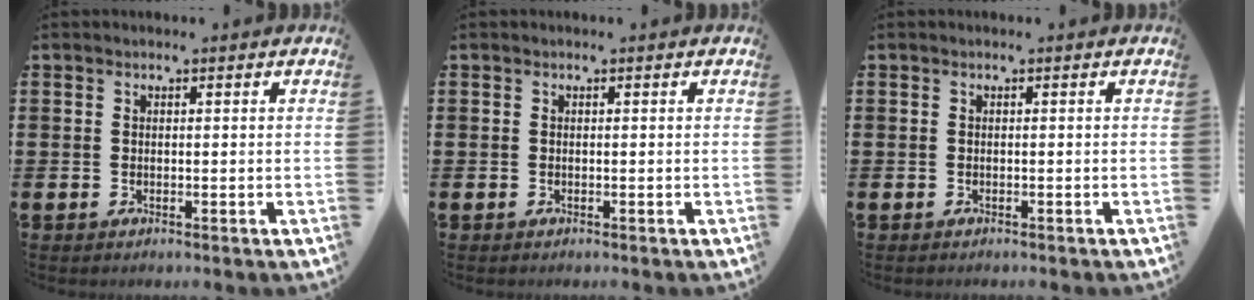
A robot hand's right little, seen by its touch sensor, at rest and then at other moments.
{"total": 0.0}
{"total": 0.0}